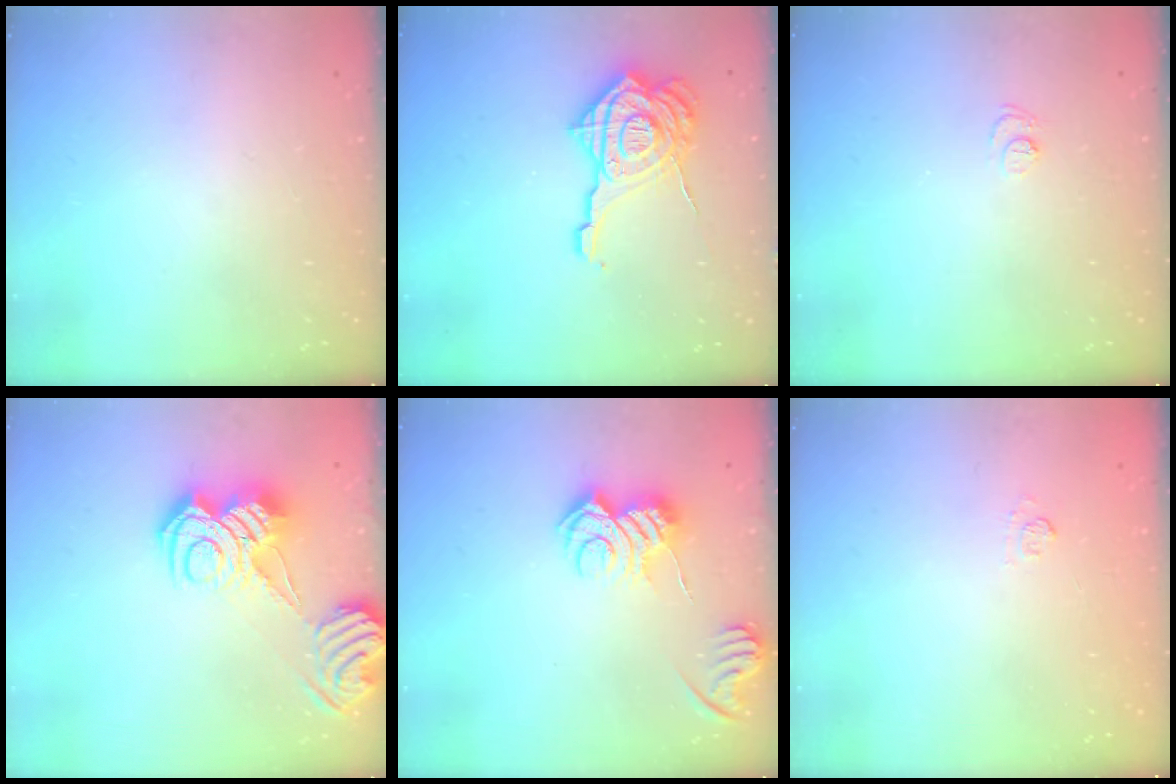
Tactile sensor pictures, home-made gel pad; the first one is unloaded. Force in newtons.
{"total": 18.9, "press": 18.8, "slide": 1.9}
{"total": 4.8, "press": 4.8, "slide": 0.4}
{"total": 10.5, "press": 10.4, "slide": 0.9}
{"total": 9.8, "press": 9.8, "slide": 0.2}
{"total": 5.2, "press": 5.1, "slide": 1.2}